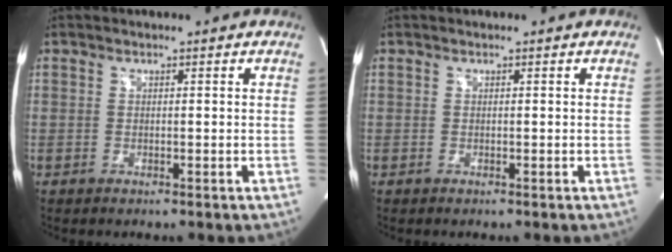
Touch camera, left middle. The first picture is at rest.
{"total": 0.0}